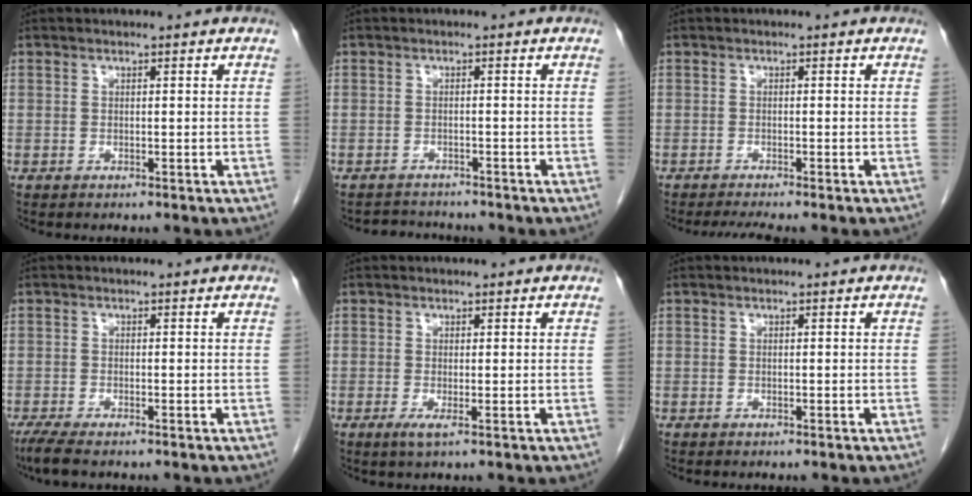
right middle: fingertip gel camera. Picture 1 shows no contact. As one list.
[{"total": 3.0, "force": [-3.0, 0.5, -0.3], "torque": [0.005, -0.008, -0.046]}, {"total": 2.8, "force": [-2.4, -0.4, 1.4], "torque": [-0.024, -0.008, -0.040]}, {"total": 3.2, "force": [-2.5, 0.4, 2.0], "torque": [-0.041, -0.011, -0.043]}, {"total": 1.4, "force": [-0.4, 0.0, 1.4], "torque": [-0.027, -0.005, -0.005]}, {"total": 0.0}]